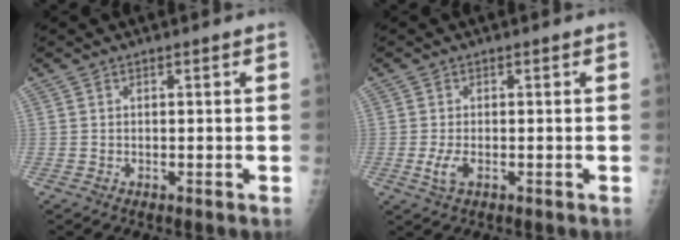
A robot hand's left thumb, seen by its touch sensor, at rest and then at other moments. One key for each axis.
{"total": 3.0, "fx": -0.6, "fy": 1.4, "fz": 2.6, "tx": -0.059, "ty": -0.001, "tz": -0.011}